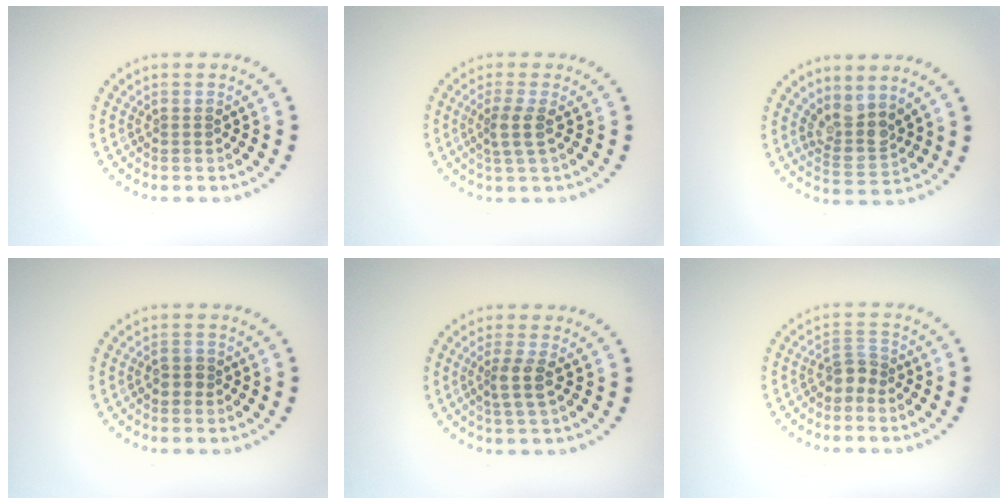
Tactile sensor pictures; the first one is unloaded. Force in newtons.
{"total": 1.8, "press": 1.5, "slide": 1.1}
{"total": 3.1, "press": 2.3, "slide": 2.0}
{"total": 1.4, "press": 1.4, "slide": 0.3}
{"total": 2.2, "press": 1.8, "slide": 1.3}
{"total": 2.1, "press": 1.6, "slide": 1.3}